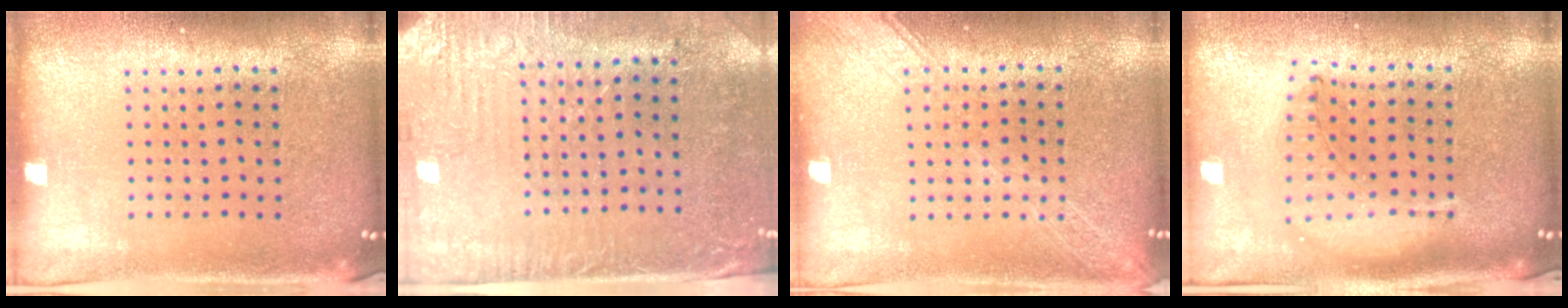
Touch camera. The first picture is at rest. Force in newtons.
{"total": 3.1, "press": 2.6, "slide": 1.7}
{"total": 1.7, "press": 1.7, "slide": 0.3}
{"total": 1.3, "press": 1.2, "slide": 0.4}